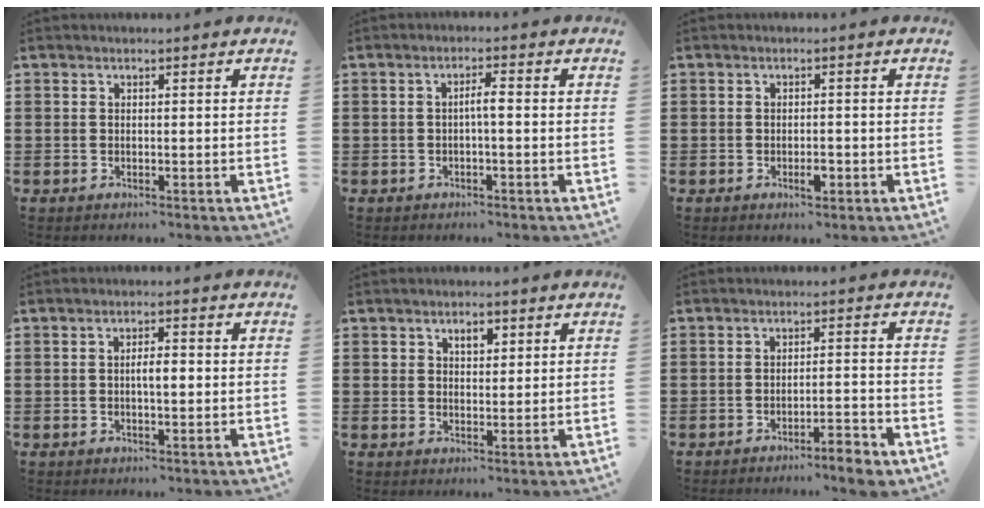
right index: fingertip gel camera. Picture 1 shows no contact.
{"total": 2.2, "force": [-0.4, 0.2, 2.1], "torque": [-0.042, 0.003, -0.009]}
{"total": 2.1, "force": [-0.9, 0.8, 1.7], "torque": [-0.032, -0.001, -0.017]}
{"total": 2.8, "force": [-0.2, 0.7, 2.7], "torque": [-0.048, 0.000, -0.005]}
{"total": 2.5, "force": [1.2, 1.6, 1.4], "torque": [-0.018, 0.002, 0.018]}
{"total": 4.2, "force": [-3.5, 0.0, 2.2], "torque": [-0.035, -0.004, -0.066]}